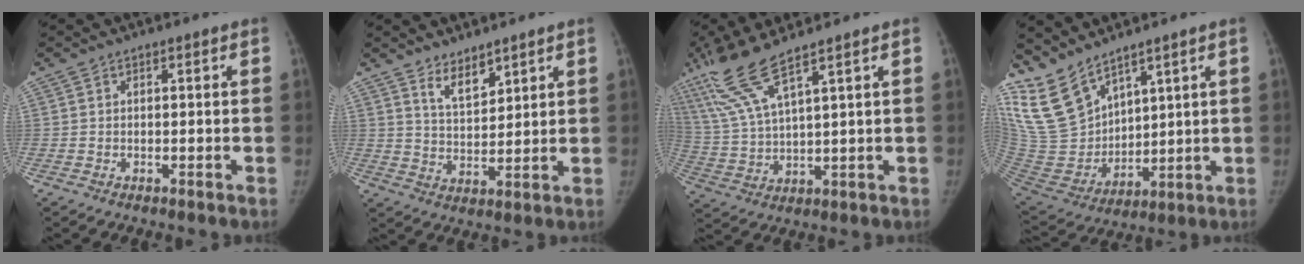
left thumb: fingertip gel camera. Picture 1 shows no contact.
{"total": 5.5, "force": [4.2, 2.3, 2.7], "torque": [-0.029, -0.040, 0.082]}
{"total": 12.1, "force": [8.1, 1.4, 8.8], "torque": [-0.211, -0.031, 0.175]}
{"total": 14.9, "force": [11.6, 6.7, 6.4], "torque": [-0.105, -0.063, 0.257]}